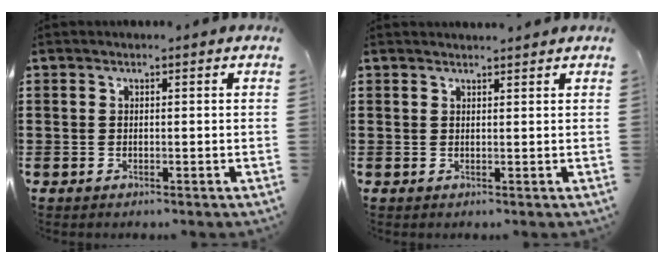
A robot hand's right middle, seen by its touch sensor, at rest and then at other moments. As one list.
[{"total": 1.2, "force": [1.2, -0.1, 0.1], "torque": [-0.003, -0.003, 0.022]}]